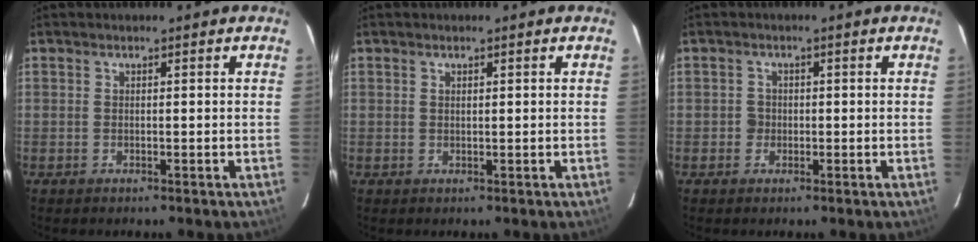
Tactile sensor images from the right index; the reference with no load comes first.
{"total": 0.7, "force": [0.4, 0.3, 0.5], "torque": [-0.009, 0.002, 0.007]}
{"total": 1.8, "force": [-0.5, 1.7, 0.1], "torque": [-0.002, 0.004, -0.007]}